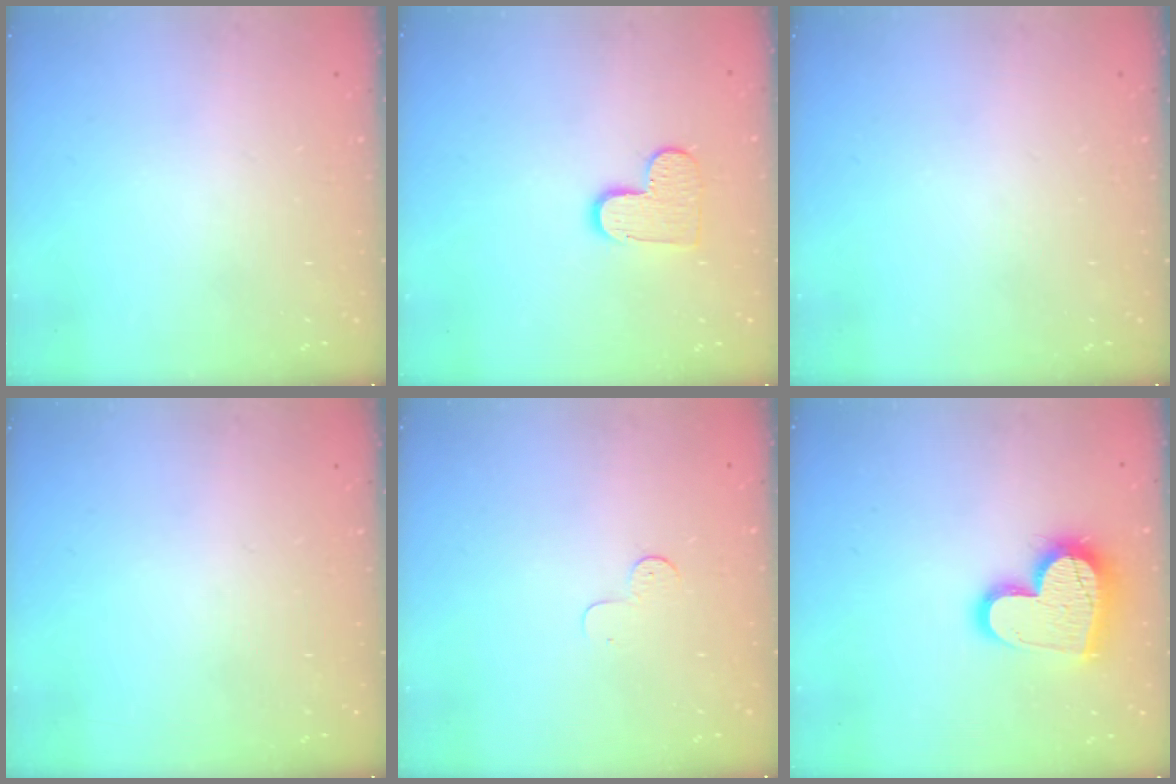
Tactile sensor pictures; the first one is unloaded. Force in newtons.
{"total": 9.2, "press": 9.1, "slide": 0.6}
{"total": 0.0}
{"total": 0.0}
{"total": 3.6, "press": 3.5, "slide": 0.3}
{"total": 16.6, "press": 16.5, "slide": 1.6}